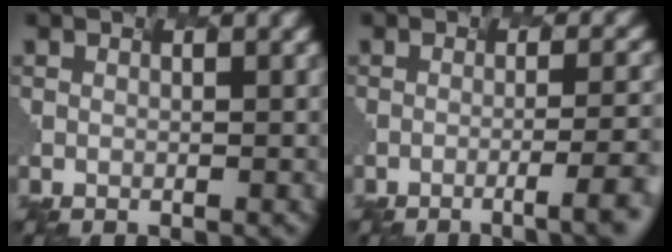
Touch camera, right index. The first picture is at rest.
{"total": 4.9, "force": [-2.2, 0.7, 4.3], "torque": [-0.058, -0.003, -0.006]}